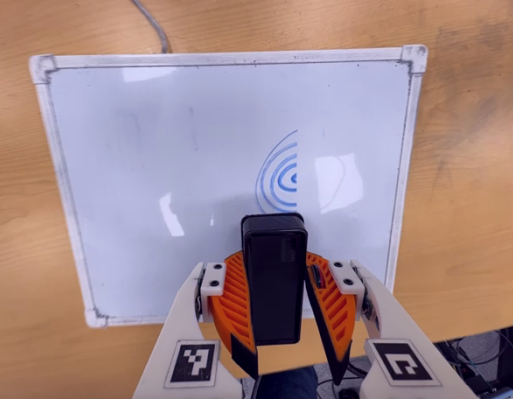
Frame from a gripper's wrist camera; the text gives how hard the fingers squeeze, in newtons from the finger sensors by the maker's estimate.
{"total": 8.1, "left": 8.2, "right": 8.0}